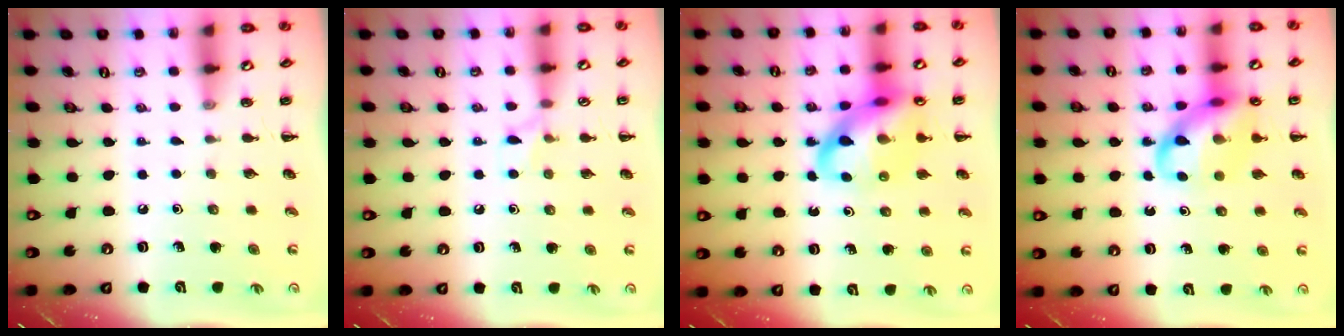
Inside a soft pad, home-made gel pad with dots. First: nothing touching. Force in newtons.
{"total": 5.4, "press": 5.0, "slide": 2.0}
{"total": 17.2, "press": 17.1, "slide": 2.5}
{"total": 13.8, "press": 13.6, "slide": 2.7}